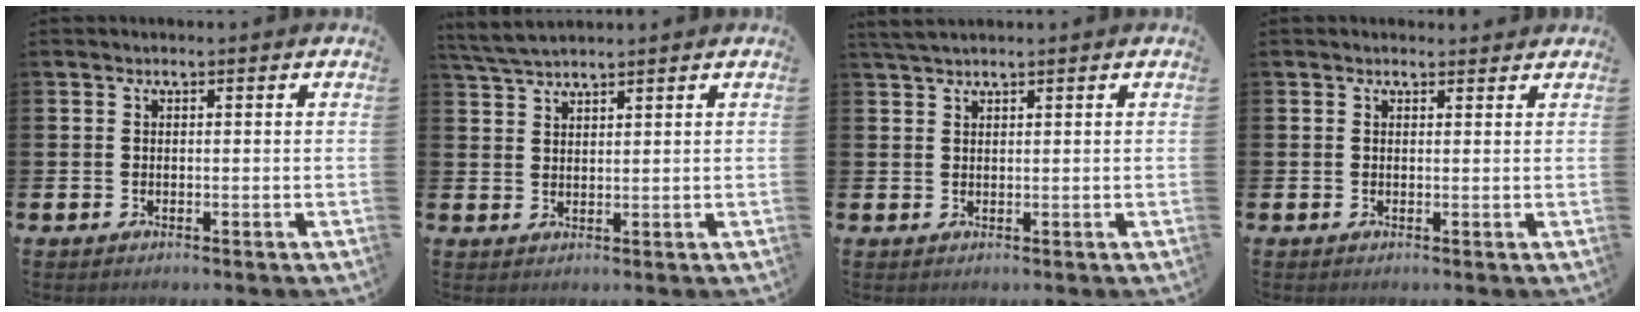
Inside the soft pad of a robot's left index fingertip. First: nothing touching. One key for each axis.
{"total": 3.3, "fx": 3.2, "fy": 0.3, "fz": 0.8, "tx": -0.026, "ty": -0.008, "tz": 0.060}
{"total": 2.0, "fx": 1.8, "fy": 0.3, "fz": 0.8, "tx": -0.012, "ty": 0.002, "tz": 0.033}
{"total": 0.8, "fx": 0.7, "fy": 0.4, "fz": 0.1, "tx": 0.010, "ty": 0.001, "tz": 0.010}